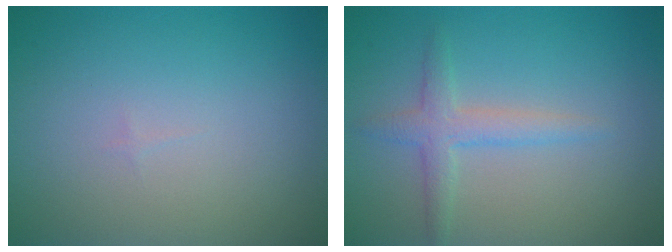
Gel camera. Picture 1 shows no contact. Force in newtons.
{"total": 2.4, "press": 2.4, "slide": 0.2}